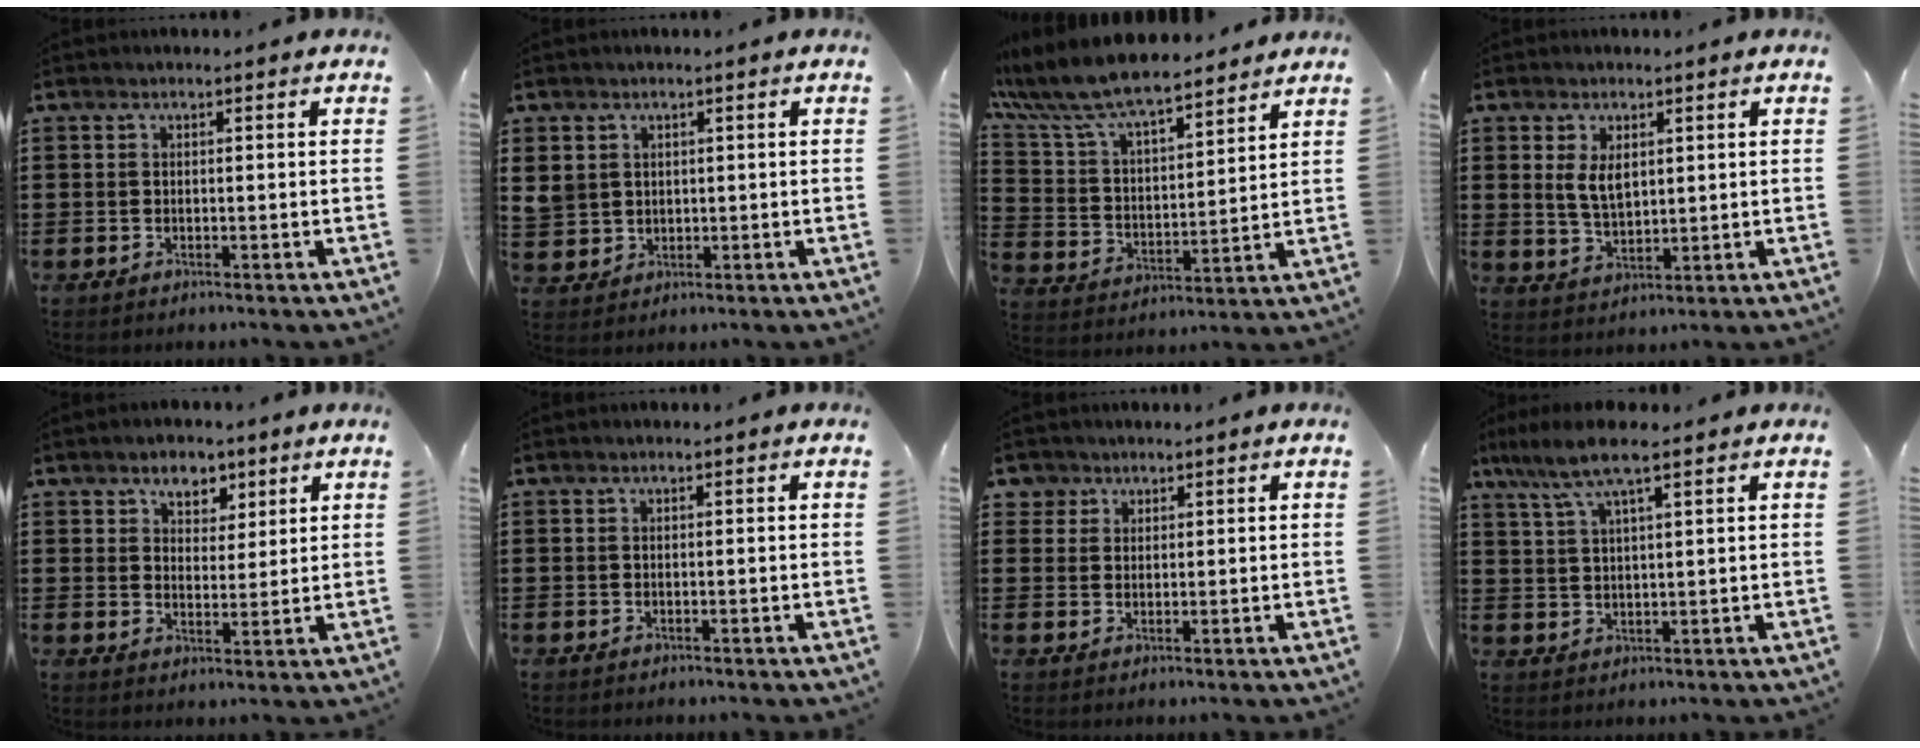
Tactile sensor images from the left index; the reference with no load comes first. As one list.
[{"total": 3.1, "force": [1.1, 2.8, 0.7], "torque": [-0.036, 0.007, 0.018]}, {"total": 9.4, "force": [8.4, 2.1, 3.7], "torque": [-0.109, -0.041, 0.148]}, {"total": 4.2, "force": [1.6, 2.3, 3.2], "torque": [-0.068, 0.006, 0.030]}, {"total": 4.3, "force": [2.8, 3.0, 1.2], "torque": [-0.024, 0.009, 0.047]}, {"total": 0.0}, {"total": 2.8, "force": [1.7, 2.3, 0.2], "torque": [-0.008, 0.006, 0.030]}, {"total": 6.6, "force": [4.5, 1.0, 4.7], "torque": [-0.104, -0.005, 0.080]}]